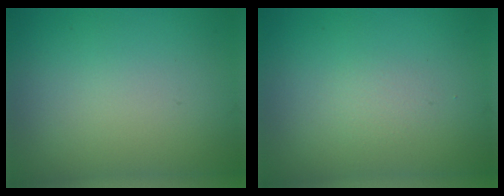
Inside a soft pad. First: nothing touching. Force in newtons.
{"total": 0.9, "press": 0.9, "slide": 0.0}